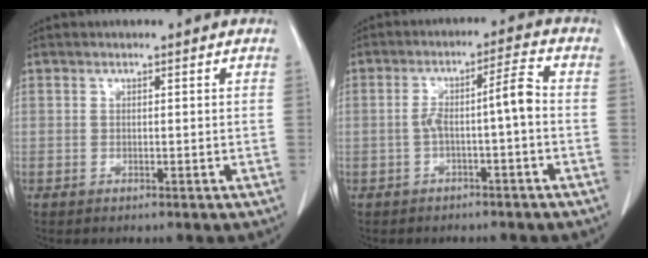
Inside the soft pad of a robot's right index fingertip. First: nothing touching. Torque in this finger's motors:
{"motor_torque": [0.51, -0.30, 0.13, 0.04]}